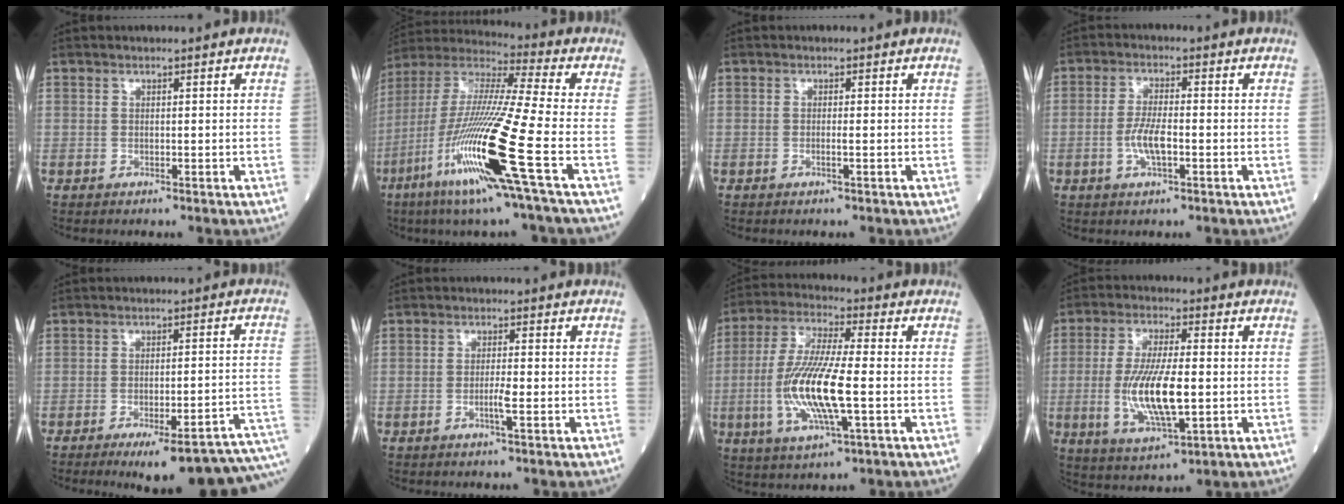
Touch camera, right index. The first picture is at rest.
{"total": 20.5, "force": [-7.9, -0.7, 18.9], "torque": [-0.418, -0.042, -0.164]}
{"total": 0.8, "force": [-0.3, -0.1, 0.7], "torque": [-0.015, 0.000, -0.006]}
{"total": 4.7, "force": [-1.3, 1.2, 4.4], "torque": [-0.094, 0.001, -0.024]}
{"total": 17.3, "force": [-13.4, 1.0, 10.9], "torque": [-0.069, 0.015, -0.173]}
{"total": 2.2, "force": [-0.9, -0.1, 2.0], "torque": [-0.040, -0.001, -0.018]}
{"total": 13.7, "force": [-2.5, 1.9, 13.3], "torque": [-0.278, -0.010, -0.049]}
{"total": 11.9, "force": [-1.6, 2.8, 11.5], "torque": [-0.234, -0.011, -0.025]}